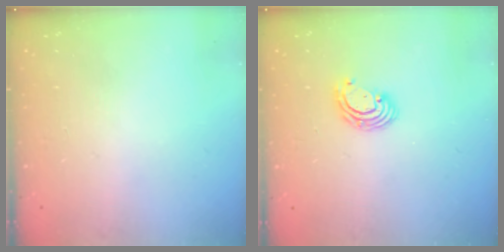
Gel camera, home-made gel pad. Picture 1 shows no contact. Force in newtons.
{"total": 4.5, "press": 4.5, "slide": 0.3}